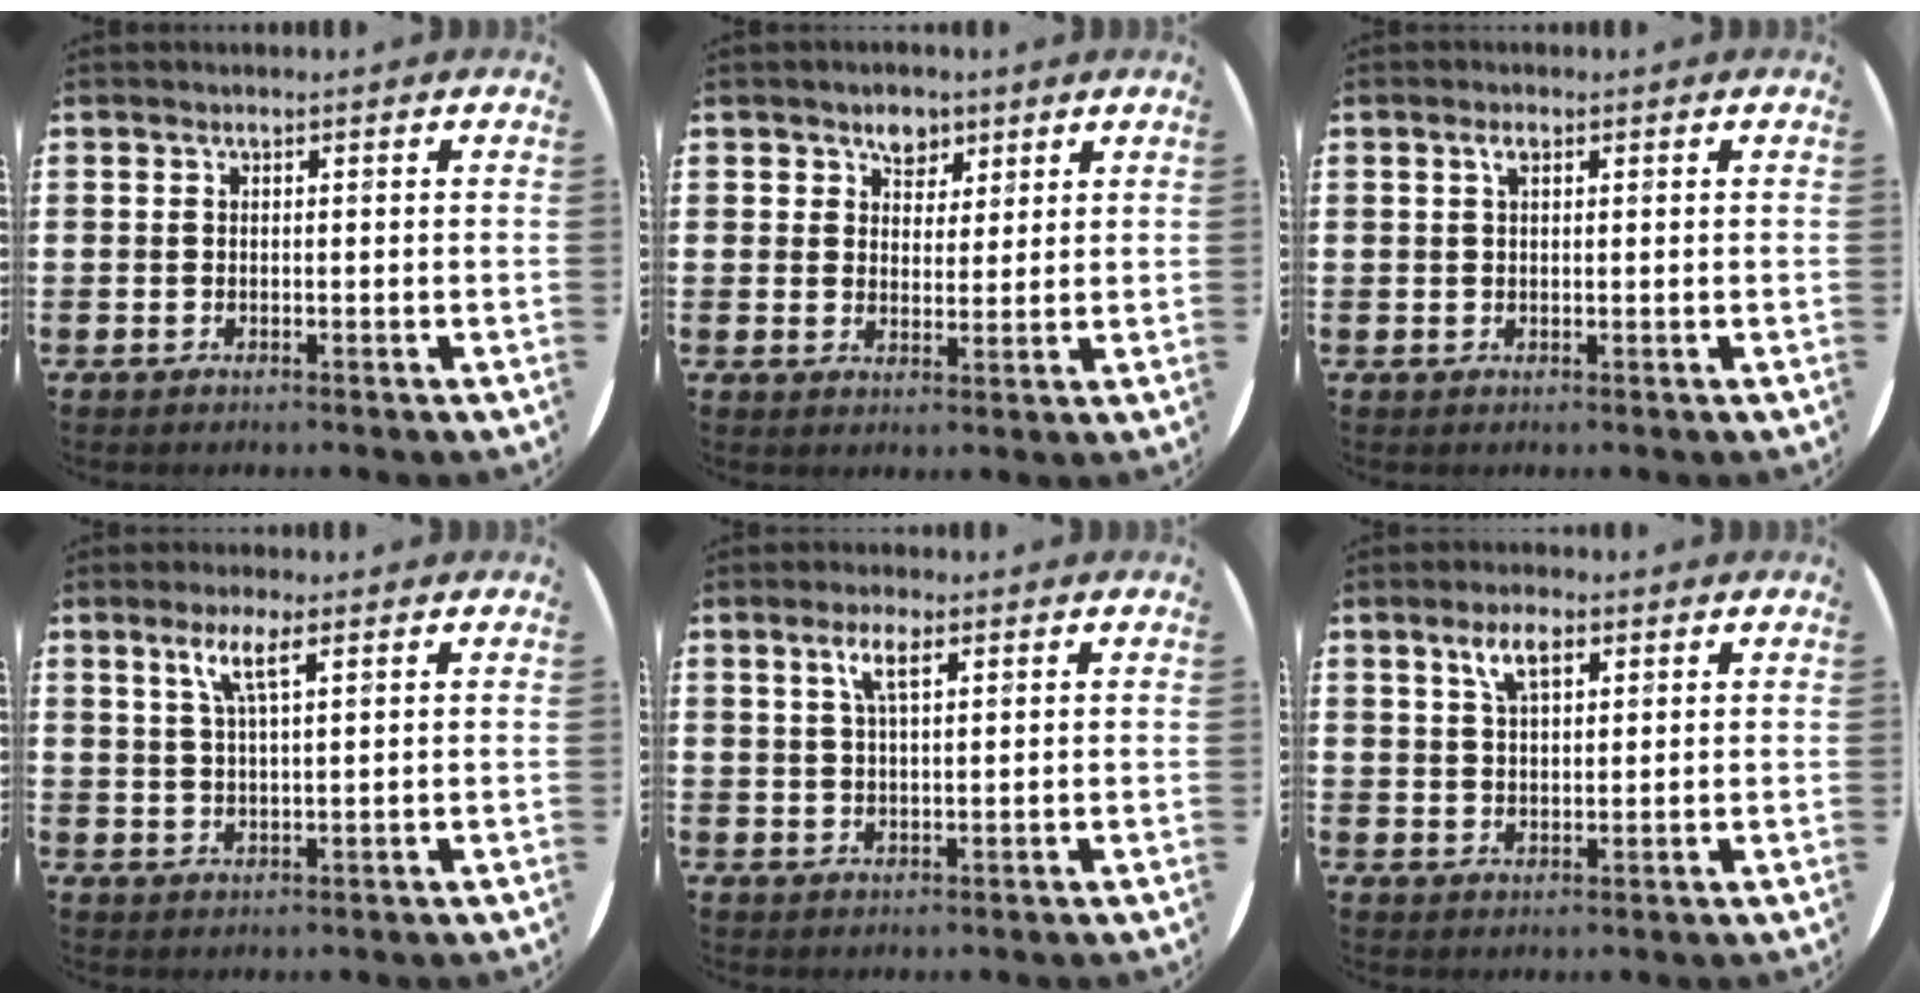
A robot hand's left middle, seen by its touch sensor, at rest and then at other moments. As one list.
[{"total": 3.4, "force": [2.5, 2.2, 0.5], "torque": [-0.003, 0.003, 0.044]}, {"total": 1.5, "force": [0.7, 0.6, 1.1], "torque": [-0.024, 0.006, 0.011]}, {"total": 4.3, "force": [2.4, 0.7, 3.4], "torque": [-0.073, 0.007, 0.040]}, {"total": 3.7, "force": [2.1, 0.9, 2.9], "torque": [-0.056, 0.006, 0.033]}, {"total": 4.5, "force": [2.6, 1.9, 3.1], "torque": [-0.054, 0.003, 0.043]}]